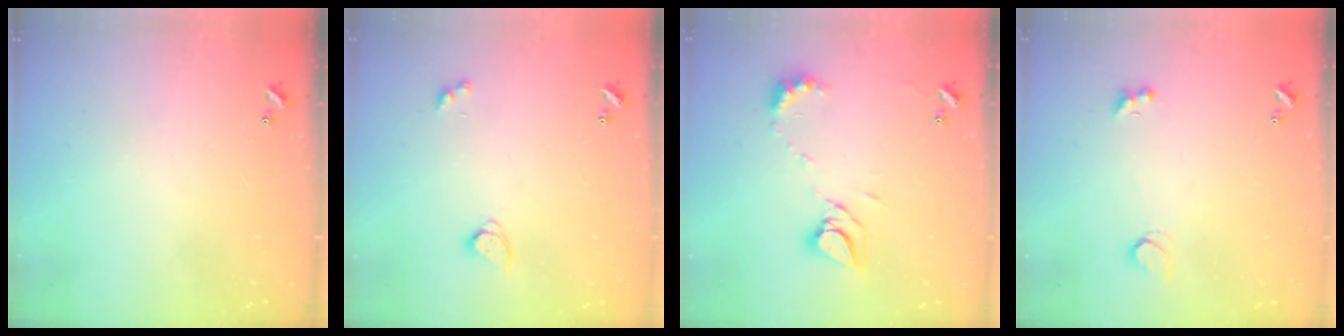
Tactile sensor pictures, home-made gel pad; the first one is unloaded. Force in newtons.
{"total": 2.9, "press": 2.8, "slide": 0.3}
{"total": 8.2, "press": 8.2, "slide": 0.9}
{"total": 3.2, "press": 2.9, "slide": 1.2}